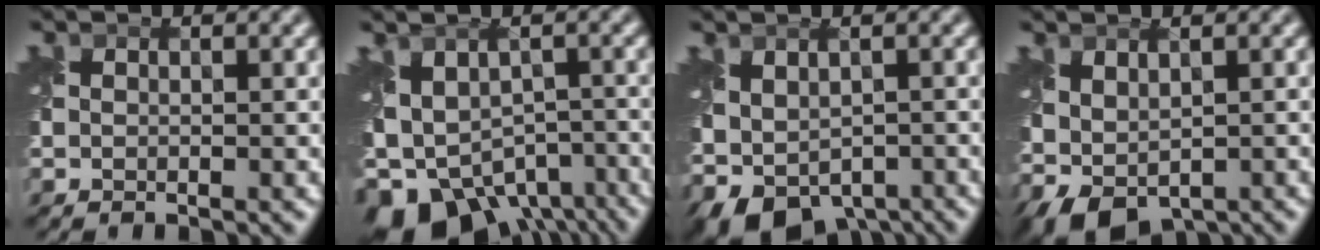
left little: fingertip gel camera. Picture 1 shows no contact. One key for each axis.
{"total": 10.1, "fx": -6.1, "fy": 6.1, "fz": 5.1, "tx": -0.093, "ty": -0.021, "tz": -0.074}
{"total": 6.1, "fx": -2.7, "fy": 3.8, "fz": 3.8, "tx": -0.068, "ty": -0.019, "tz": -0.030}
{"total": 3.6, "fx": -0.2, "fy": 2.5, "fz": 2.5, "tx": -0.048, "ty": 0.001, "tz": 0.007}